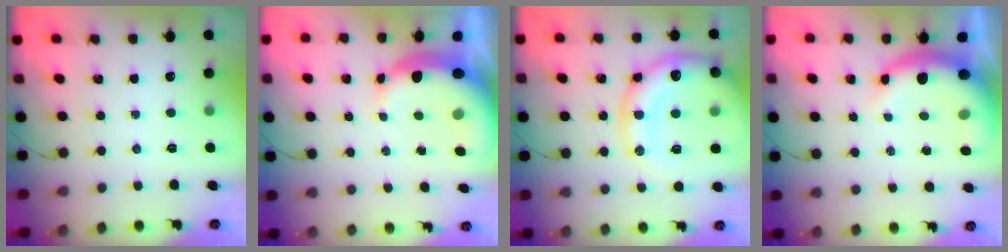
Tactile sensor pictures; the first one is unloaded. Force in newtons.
{"total": 10.5, "press": 10.3, "slide": 2.0}
{"total": 22.1, "press": 21.7, "slide": 4.4}
{"total": 8.9, "press": 8.7, "slide": 1.8}